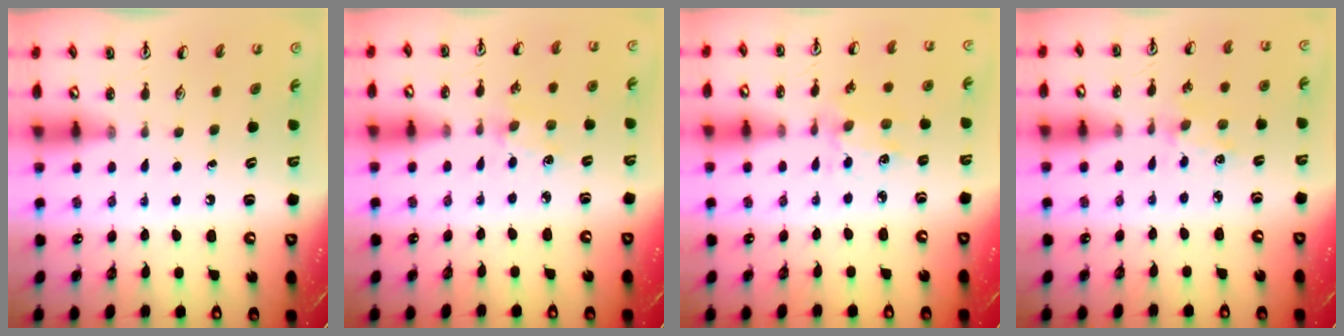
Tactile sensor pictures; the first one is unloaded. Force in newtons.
{"total": 3.4, "press": 3.3, "slide": 0.5}
{"total": 3.9, "press": 3.7, "slide": 1.4}
{"total": 2.7, "press": 2.7, "slide": 0.4}